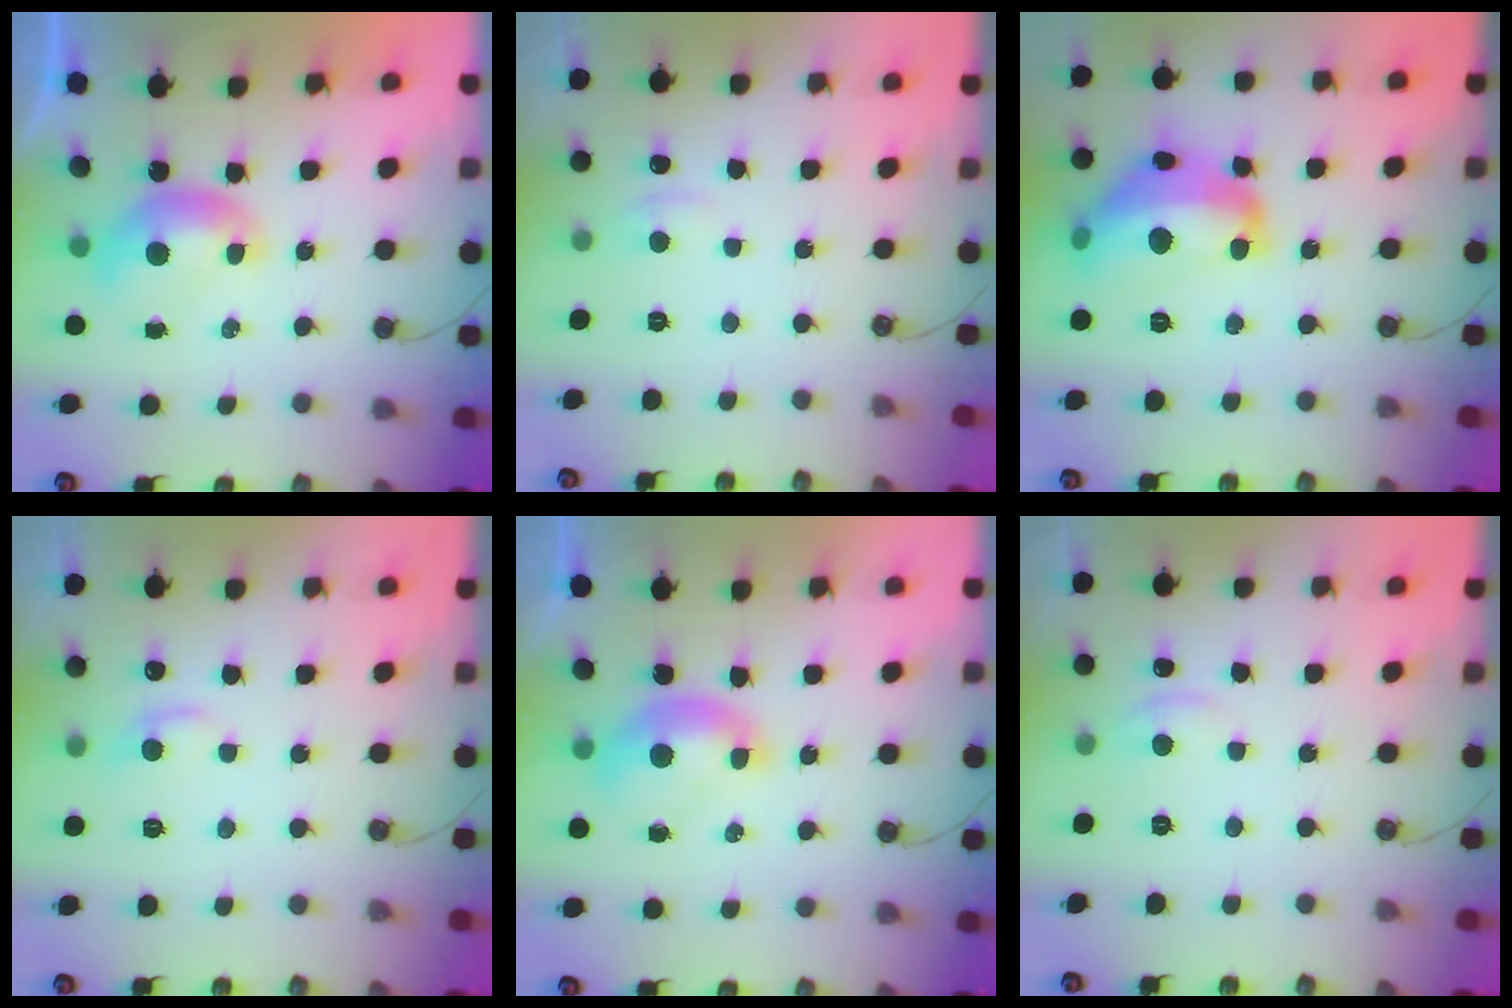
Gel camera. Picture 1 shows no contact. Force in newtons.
{"total": 0.9, "press": 0.7, "slide": 0.7}
{"total": 14.5, "press": 14.5, "slide": 0.8}
{"total": 0.9, "press": 0.5, "slide": 0.7}
{"total": 1.5, "press": 1.4, "slide": 0.6}
{"total": 0.7, "press": 0.3, "slide": 0.7}